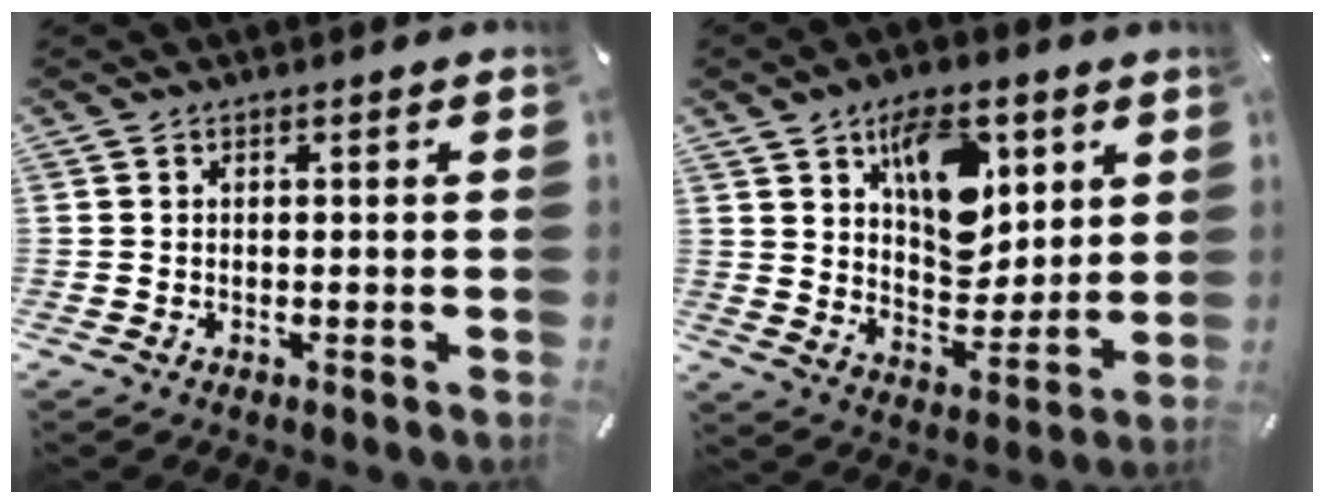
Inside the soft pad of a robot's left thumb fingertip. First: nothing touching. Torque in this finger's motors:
{"motor_torque": [2.46, 2.52, 0.68, -0.29, 0.19]}